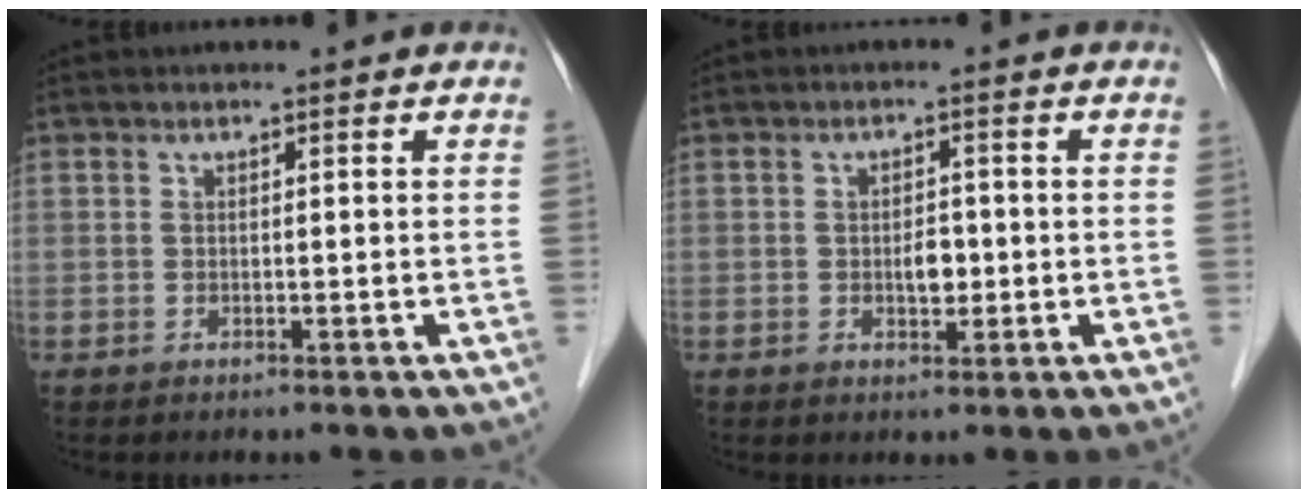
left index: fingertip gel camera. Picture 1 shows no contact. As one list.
[{"total": 2.8, "force": [-0.5, 1.5, 2.2], "torque": [-0.034, 0.003, -0.004]}]